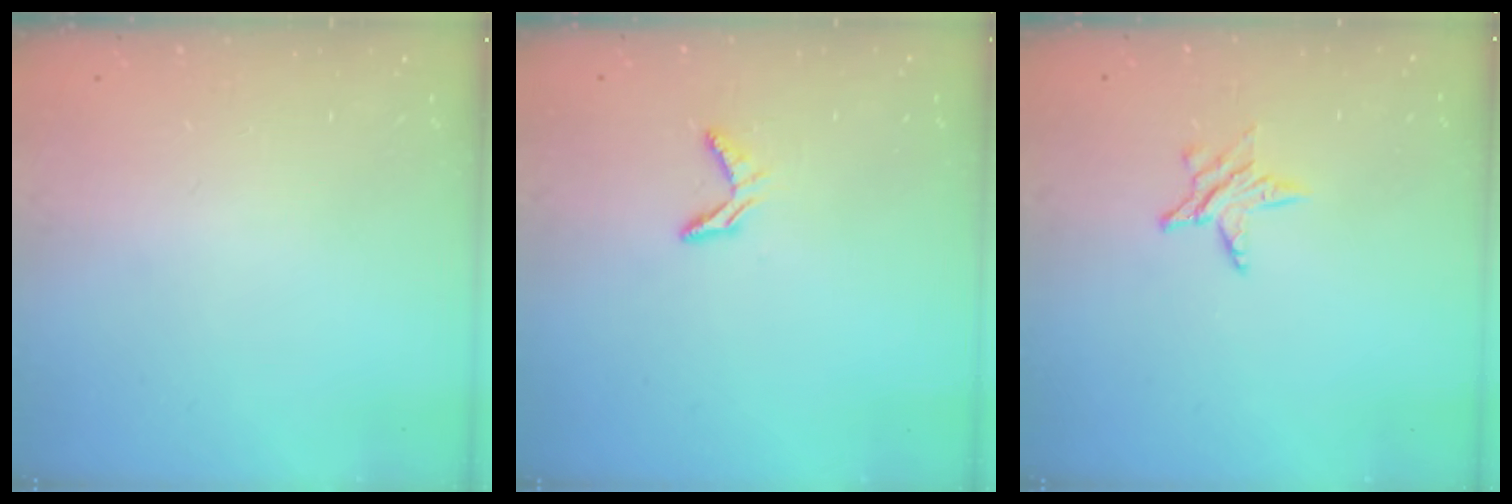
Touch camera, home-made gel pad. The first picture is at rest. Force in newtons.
{"total": 4.7, "press": 4.7, "slide": 0.1}
{"total": 5.0, "press": 5.0, "slide": 0.6}